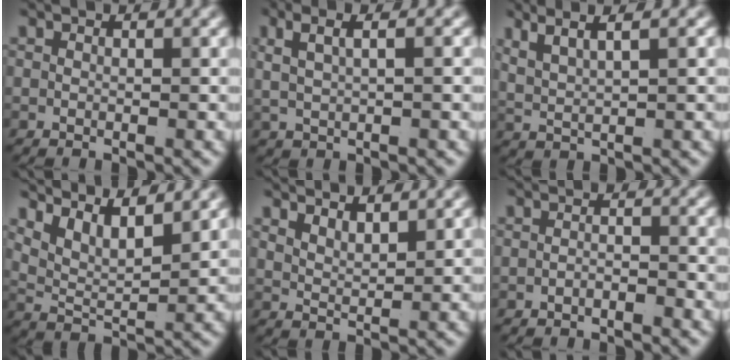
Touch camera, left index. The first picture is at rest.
{"total": 4.0, "force": [1.5, 1.9, 3.2], "torque": [-0.051, 0.018, 0.026]}
{"total": 5.2, "force": [2.8, 2.6, 3.6], "torque": [-0.067, 0.012, 0.047]}
{"total": 5.6, "force": [2.7, 3.2, 3.6], "torque": [-0.071, -0.011, 0.049]}
{"total": 2.4, "force": [2.1, 0.5, 1.1], "torque": [-0.024, -0.012, 0.043]}
{"total": 1.1, "force": [-1.0, 0.0, 0.4], "torque": [-0.004, -0.002, -0.019]}